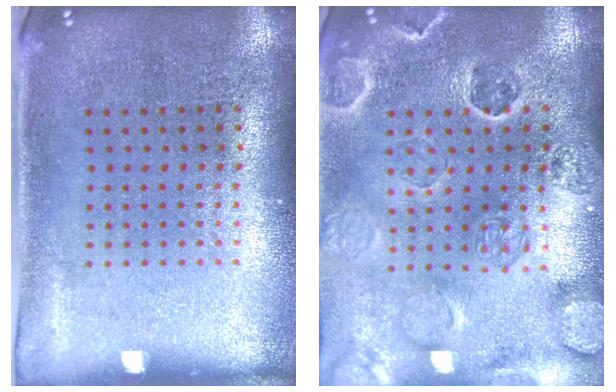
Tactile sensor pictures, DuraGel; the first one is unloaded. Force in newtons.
{"total": 2.6, "press": 2.5, "slide": 0.8}